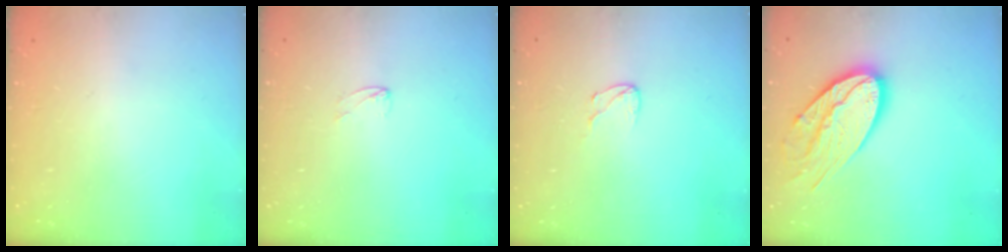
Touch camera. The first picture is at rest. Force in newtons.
{"total": 1.7, "press": 1.7, "slide": 0.1}
{"total": 4.1, "press": 4.1, "slide": 0.3}
{"total": 17.9, "press": 17.9, "slide": 1.4}